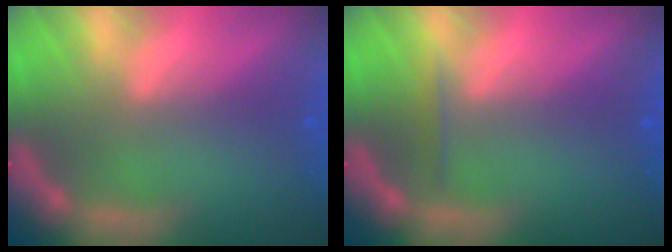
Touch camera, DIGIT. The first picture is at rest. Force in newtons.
{"total": 0.9}